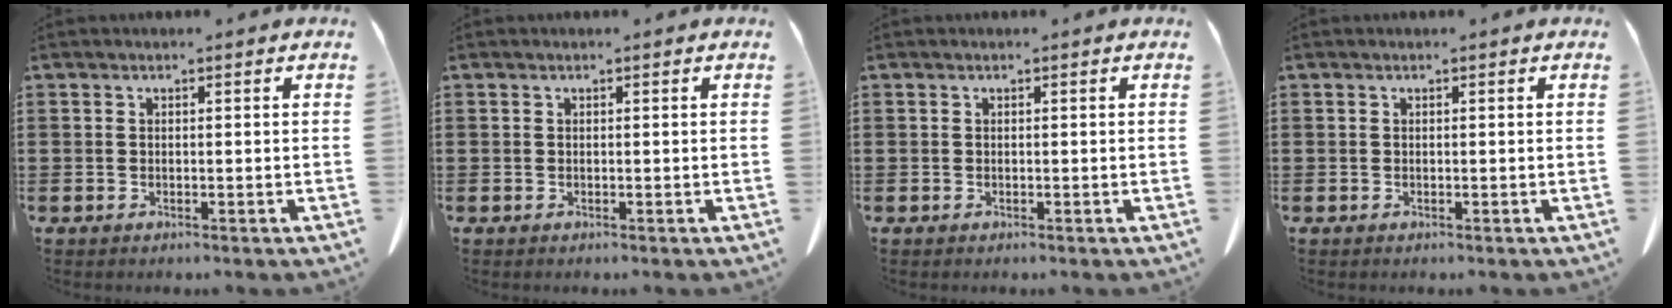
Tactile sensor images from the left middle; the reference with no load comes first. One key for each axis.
{"total": 0.0}
{"total": 0.0}
{"total": 0.0}